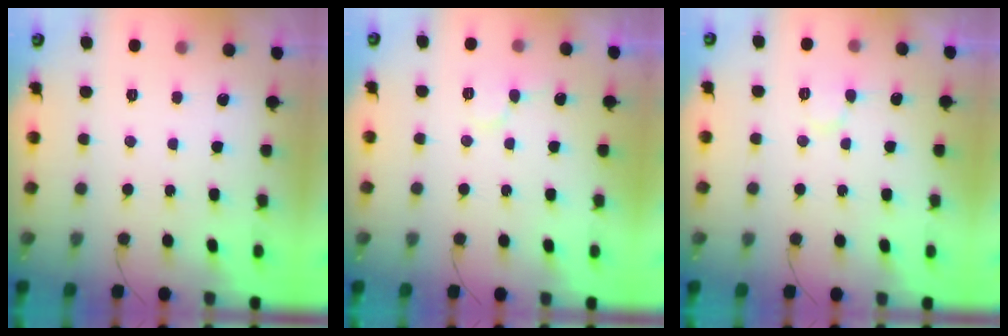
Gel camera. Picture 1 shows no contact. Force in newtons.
{"total": 7.6, "press": 7.6, "slide": 0.6}
{"total": 7.0, "press": 7.0, "slide": 0.4}